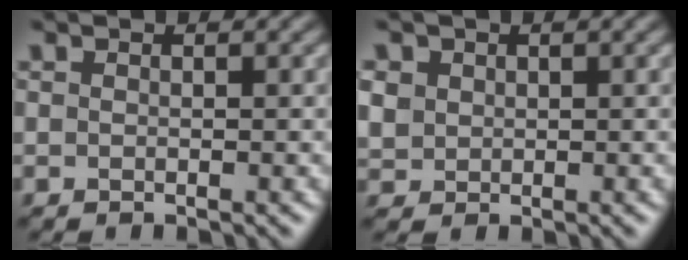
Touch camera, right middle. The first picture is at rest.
{"total": 2.2, "force": [0.7, 1.9, 0.8], "torque": [-0.026, 0.002, 0.014]}